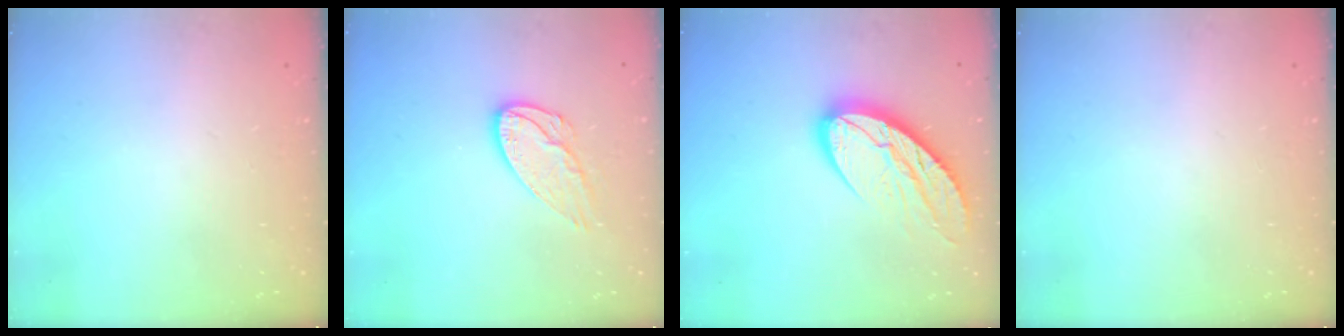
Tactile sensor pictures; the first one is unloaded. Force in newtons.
{"total": 11.6, "press": 11.6, "slide": 0.9}
{"total": 12.8, "press": 12.8, "slide": 1.0}
{"total": 0.0}